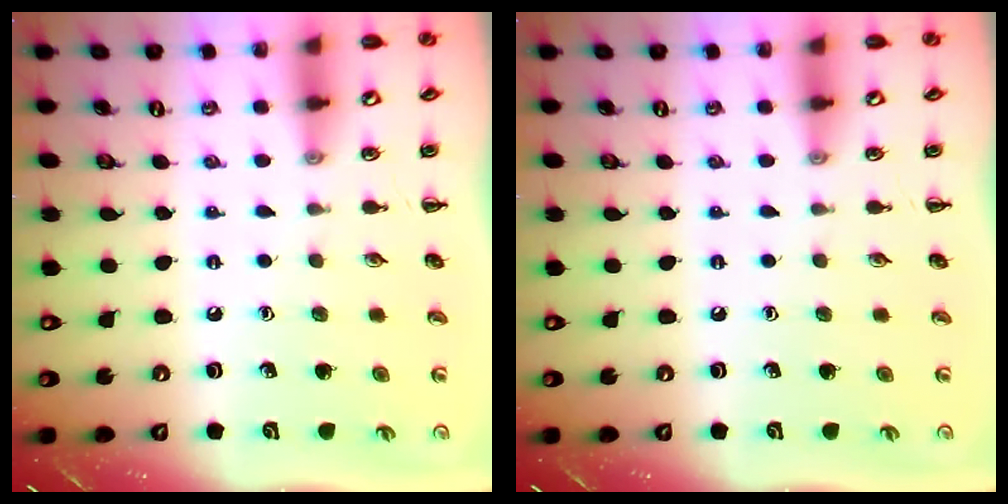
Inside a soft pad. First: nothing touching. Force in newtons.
{"total": 0.0}